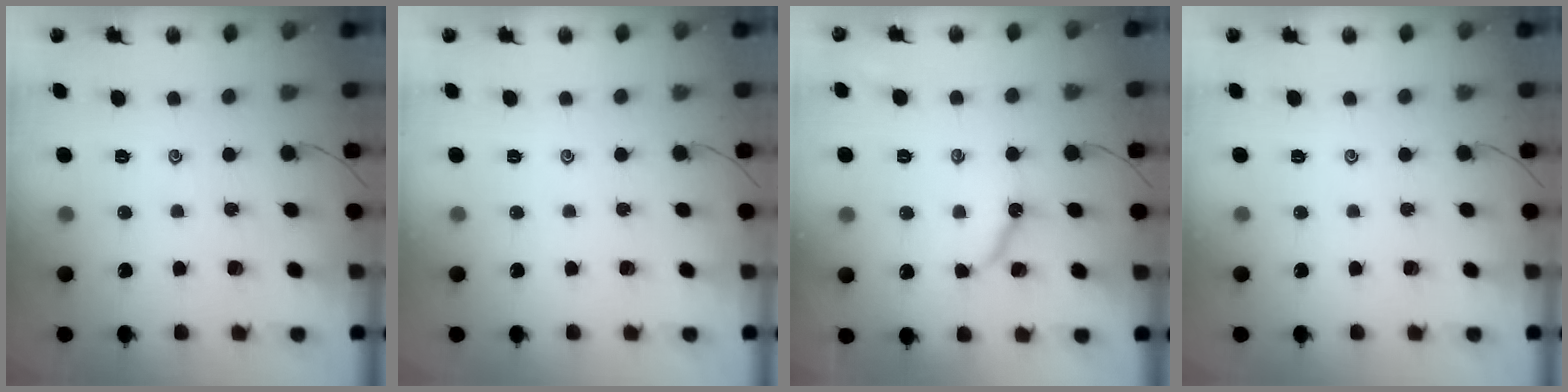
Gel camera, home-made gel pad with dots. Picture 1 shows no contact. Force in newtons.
{"total": 0.0}
{"total": 7.0, "press": 7.0, "slide": 0.5}
{"total": 0.0}